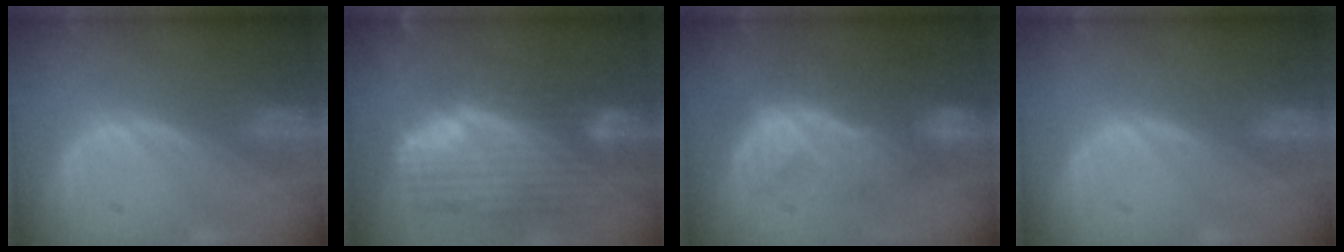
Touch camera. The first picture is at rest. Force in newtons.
{"total": 11.8, "press": 10.0, "slide": 6.2}
{"total": 8.0, "press": 7.9, "slide": 1.3}
{"total": 0.0}